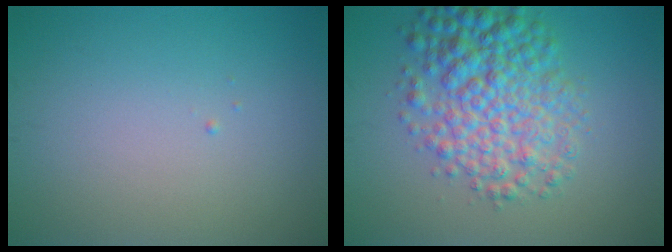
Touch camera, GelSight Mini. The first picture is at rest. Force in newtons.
{"total": 7.0, "press": 7.0, "slide": 0.1}